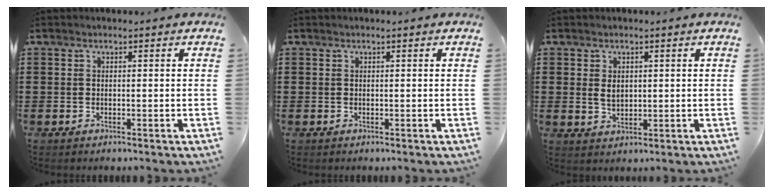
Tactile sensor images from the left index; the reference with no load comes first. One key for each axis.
{"total": 0.0}
{"total": 2.2, "fx": 0.5, "fy": 1.5, "fz": 1.6, "tx": -0.028, "ty": 0.003, "tz": 0.007}